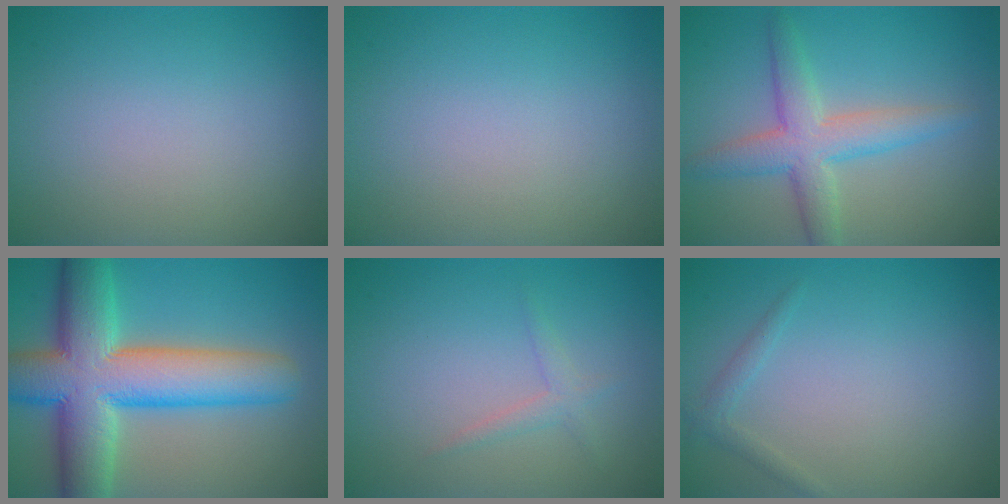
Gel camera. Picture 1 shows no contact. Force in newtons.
{"total": 0.0}
{"total": 4.7, "press": 4.7, "slide": 0.1}
{"total": 12.6, "press": 12.5, "slide": 0.7}
{"total": 1.3, "press": 1.3, "slide": 0.1}
{"total": 1.1, "press": 1.1, "slide": 0.1}